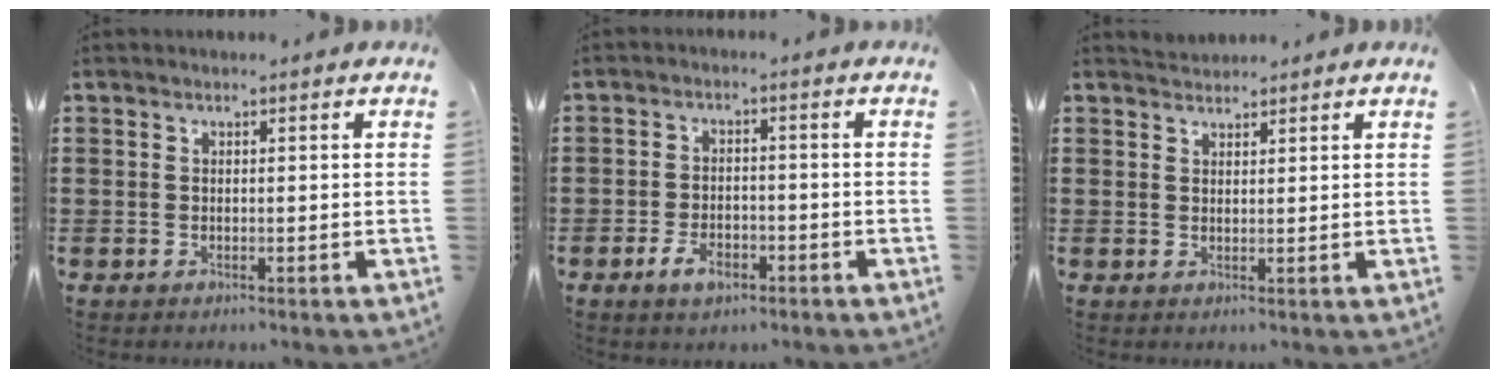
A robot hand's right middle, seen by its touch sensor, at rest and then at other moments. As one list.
[{"total": 4.0, "force": [-2.3, 1.7, 2.8], "torque": [-0.054, -0.001, -0.044]}, {"total": 1.7, "force": [1.6, 0.1, -0.4], "torque": [0.002, 0.001, 0.033]}]